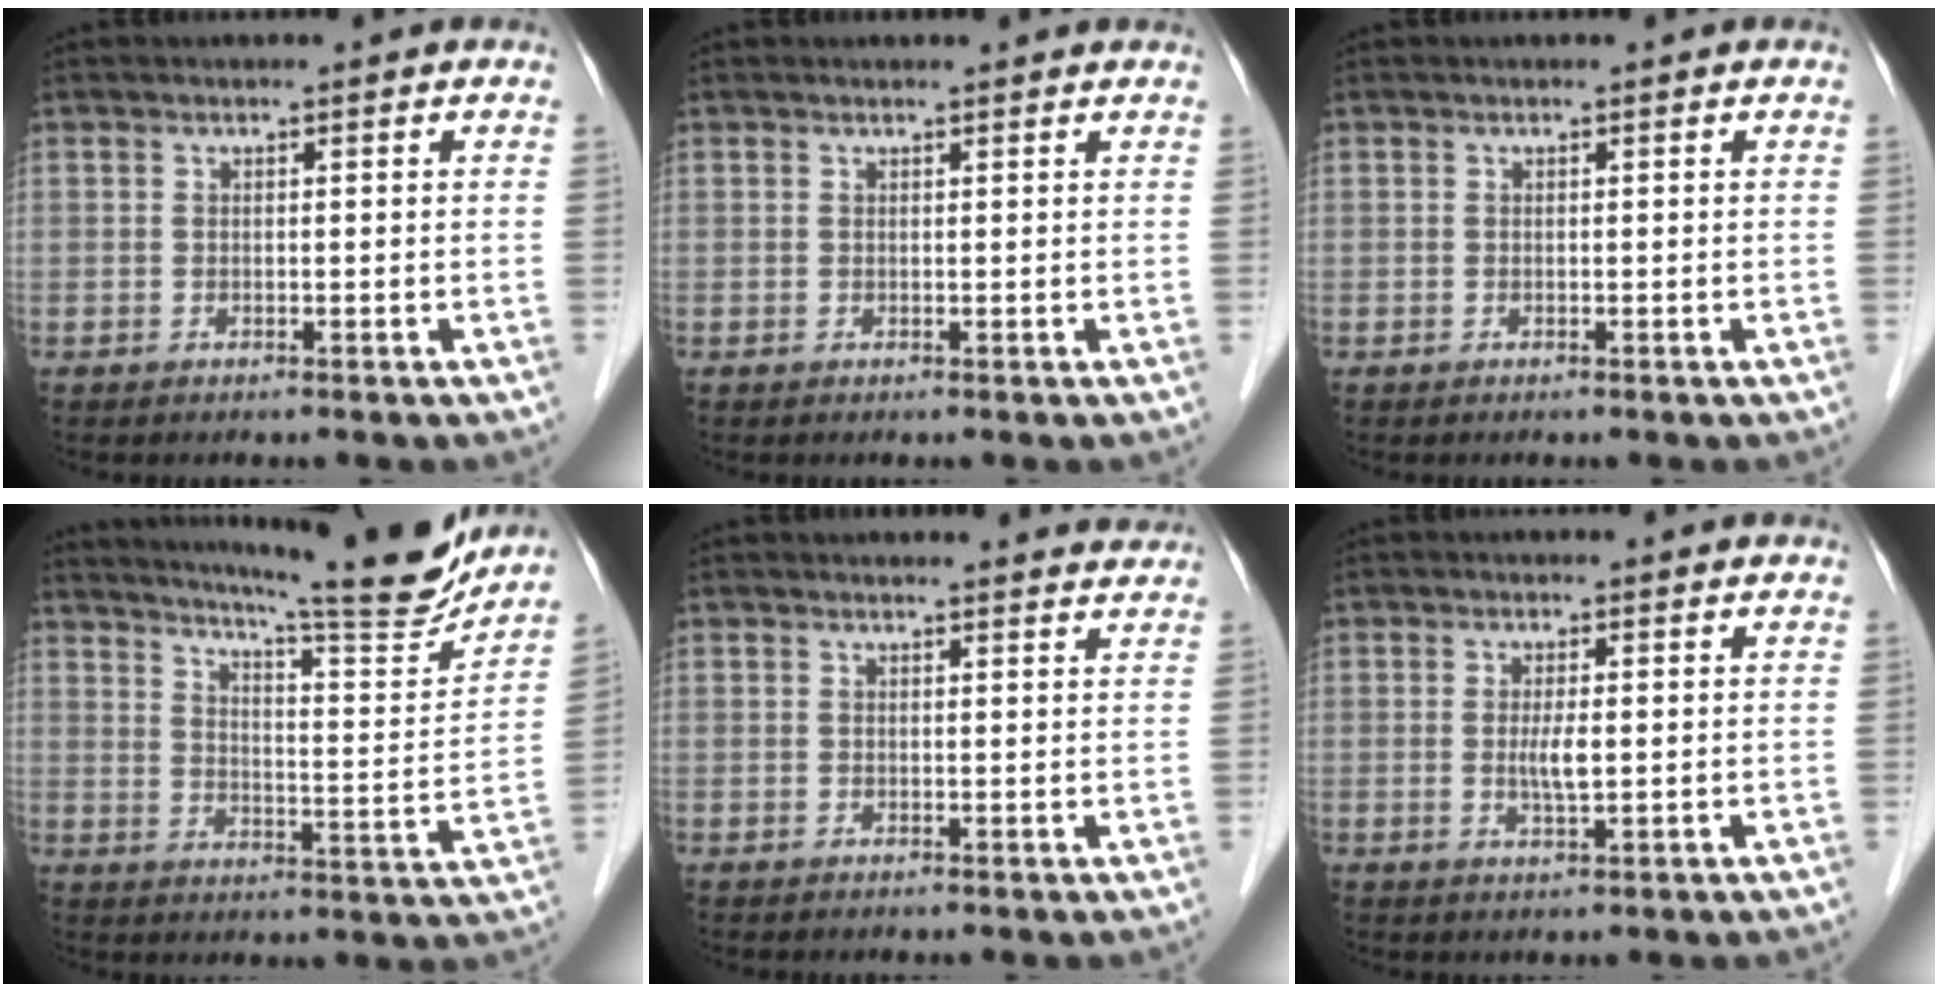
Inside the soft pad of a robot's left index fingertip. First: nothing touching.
{"total": 2.0, "force": [1.9, 0.2, 0.3], "torque": [-0.011, 0.006, 0.020]}
{"total": 0.0}
{"total": 19.2, "force": [17.4, 0.6, 8.2], "torque": [-0.133, -0.045, 0.232]}
{"total": 4.5, "force": [4.4, 0.4, 0.4], "torque": [-0.007, -0.002, 0.036]}
{"total": 2.8, "force": [0.1, 0.5, 2.8], "torque": [-0.057, -0.005, 0.004]}